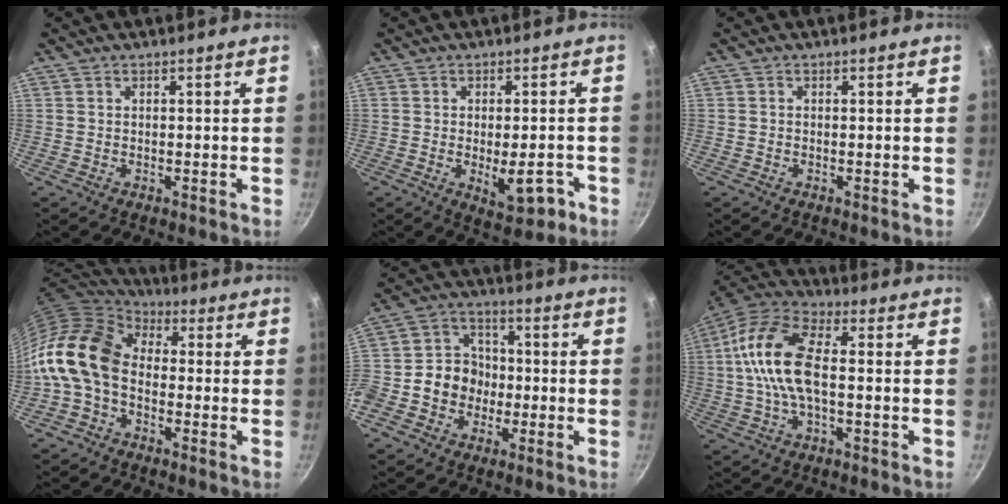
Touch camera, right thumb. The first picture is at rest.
{"total": 7.7, "force": [-2.5, 3.6, 6.3], "torque": [-0.060, 0.009, -0.026]}
{"total": 0.0}
{"total": 15.6, "force": [-1.8, 10.8, 11.0], "torque": [-0.202, 0.038, -0.059]}
{"total": 12.8, "force": [-3.1, 10.9, 6.1], "torque": [-0.070, 0.038, -0.070]}
{"total": 14.3, "force": [0.1, 6.9, 12.5], "torque": [-0.244, 0.034, -0.013]}